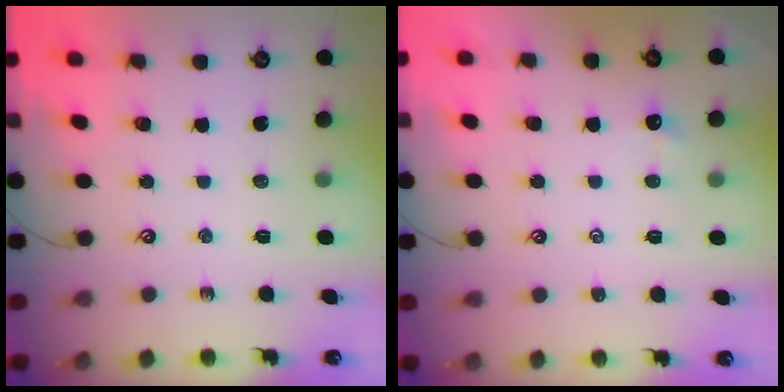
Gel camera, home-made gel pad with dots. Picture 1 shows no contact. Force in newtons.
{"total": 0.7, "press": 0.6, "slide": 0.3}